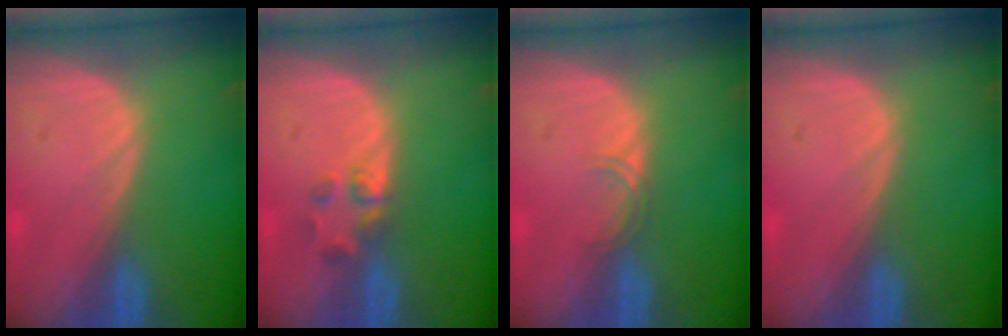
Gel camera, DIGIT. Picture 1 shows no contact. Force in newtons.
{"total": 2.6, "press": 2.4, "slide": 0.9}
{"total": 1.4, "press": 1.4, "slide": 0.2}
{"total": 0.0}